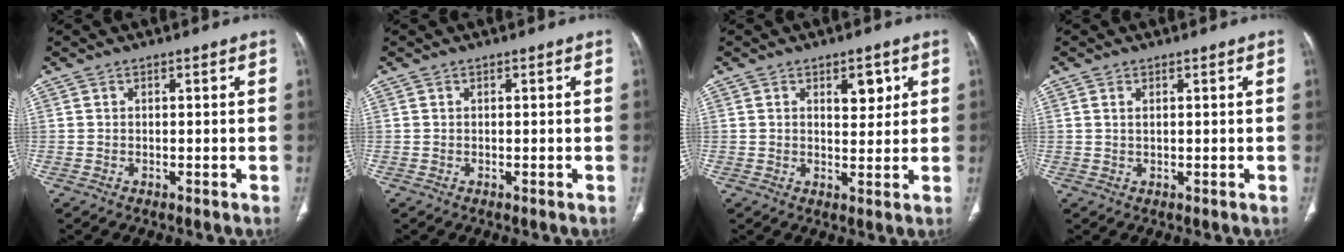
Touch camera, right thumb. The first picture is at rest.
{"total": 0.0}
{"total": 4.5, "force": [2.0, 2.4, 3.2], "torque": [-0.025, -0.012, 0.031]}
{"total": 0.9, "force": [0.4, 0.3, 0.8], "torque": [-0.020, 0.003, 0.011]}